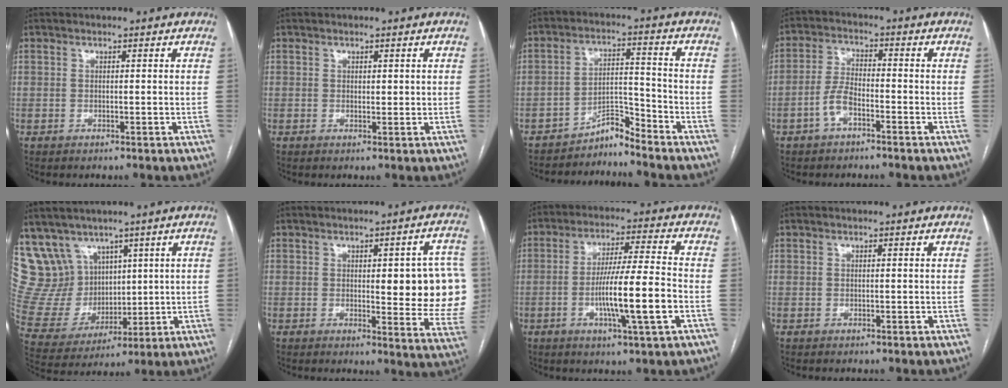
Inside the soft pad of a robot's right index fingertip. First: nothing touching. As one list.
[{"total": 1.0, "force": [0.4, 0.6, 0.7], "torque": [-0.007, -0.003, 0.007]}, {"total": 4.2, "force": [-4.2, 0.2, 0.1], "torque": [0.009, 0.015, -0.072]}, {"total": 4.5, "force": [-2.4, 1.8, 3.3], "torque": [-0.074, 0.012, -0.049]}, {"total": 12.8, "force": [8.2, 9.5, 2.4], "torque": [-0.074, 0.054, 0.192]}, {"total": 14.6, "force": [0.9, 3.8, 14.0], "torque": [-0.126, 0.004, 0.015]}, {"total": 11.6, "force": [-3.1, -0.1, 11.1], "torque": [-0.200, -0.002, -0.055]}, {"total": 0.0}]